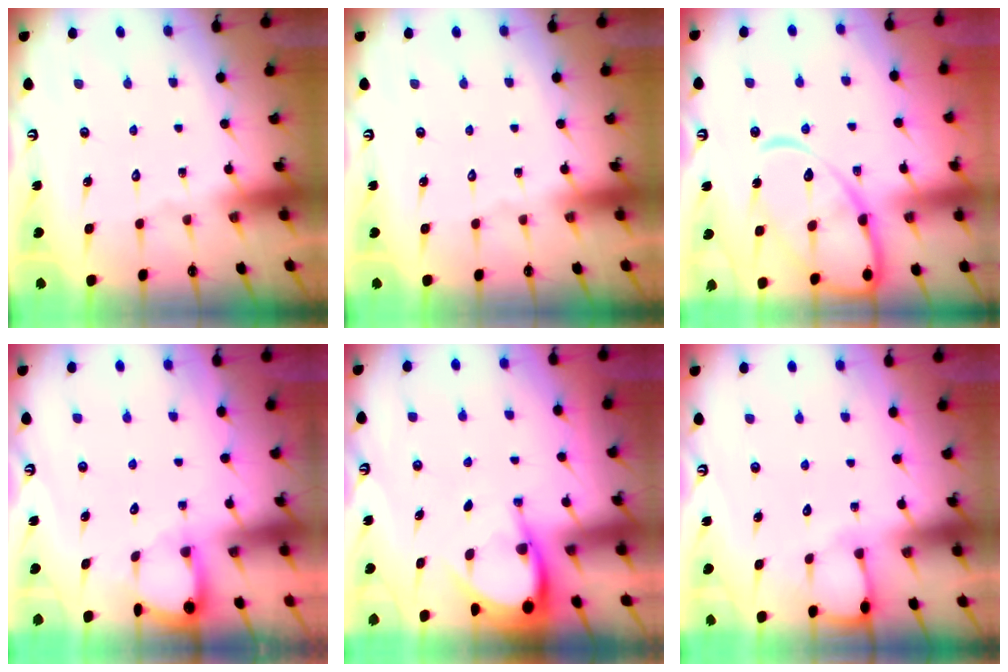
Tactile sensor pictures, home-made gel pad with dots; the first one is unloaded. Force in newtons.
{"total": 0.0}
{"total": 15.9, "press": 15.9, "slide": 1.5}
{"total": 2.8, "press": 2.8, "slide": 0.3}
{"total": 4.6, "press": 4.6, "slide": 0.3}
{"total": 2.4, "press": 2.4, "slide": 0.3}